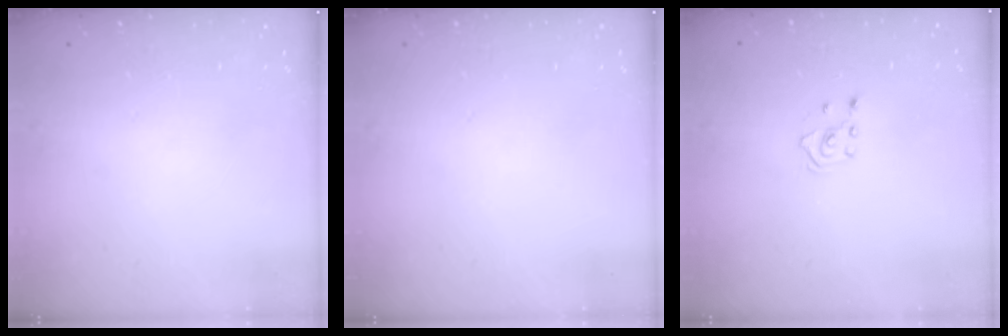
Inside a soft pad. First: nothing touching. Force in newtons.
{"total": 0.0}
{"total": 2.0, "press": 1.8, "slide": 0.9}